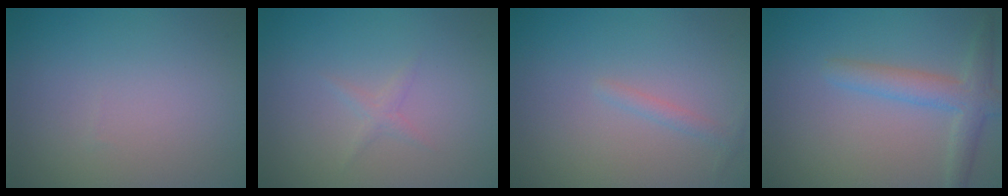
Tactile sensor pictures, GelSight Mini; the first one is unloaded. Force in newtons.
{"total": 0.9, "press": 0.8, "slide": 0.1}
{"total": 0.9, "press": 0.9, "slide": 0.0}
{"total": 3.4, "press": 3.4, "slide": 0.3}